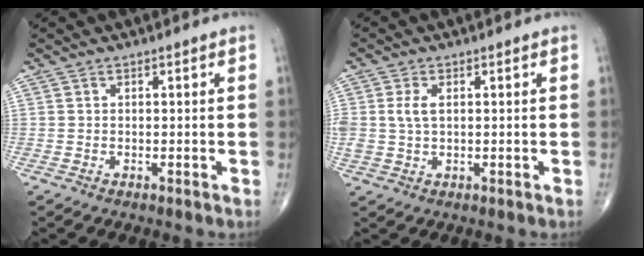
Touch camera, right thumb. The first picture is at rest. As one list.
[{"total": 3.6, "force": [0.7, 2.1, 2.9], "torque": [-0.071, 0.003, 0.016]}]